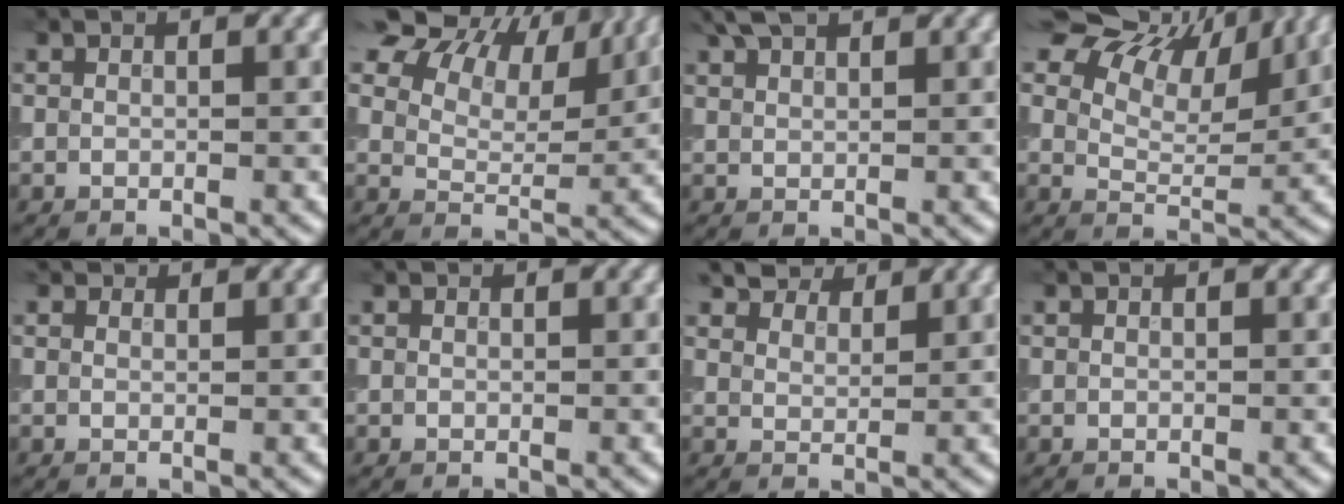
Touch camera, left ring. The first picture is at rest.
{"total": 13.0, "force": [8.4, 6.9, 7.0], "torque": [-0.130, 0.028, 0.152]}
{"total": 3.5, "force": [2.7, 1.3, 1.9], "torque": [-0.042, 0.015, 0.051]}
{"total": 12.3, "force": [8.4, 6.0, 6.6], "torque": [-0.115, 0.025, 0.143]}
{"total": 0.8, "force": [0.7, 0.3, 0.1], "torque": [-0.006, -0.003, 0.008]}
{"total": 0.0}
{"total": 5.2, "force": [4.4, 2.1, 1.8], "torque": [-0.057, -0.006, 0.088]}
{"total": 0.0}